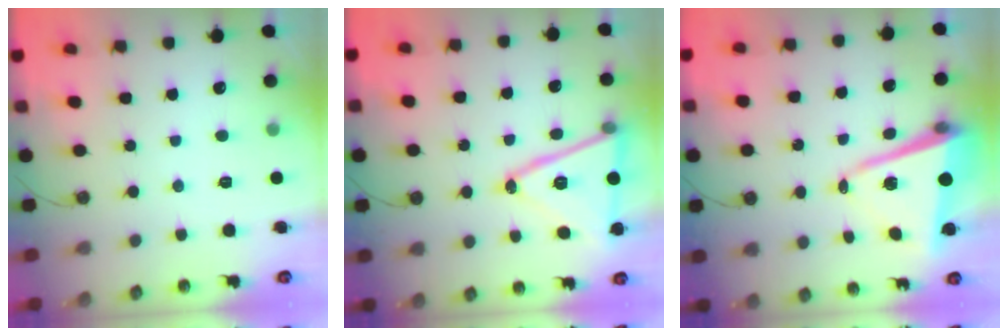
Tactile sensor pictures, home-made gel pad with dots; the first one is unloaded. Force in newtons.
{"total": 17.5, "press": 17.2, "slide": 3.4}
{"total": 10.5, "press": 10.3, "slide": 1.8}